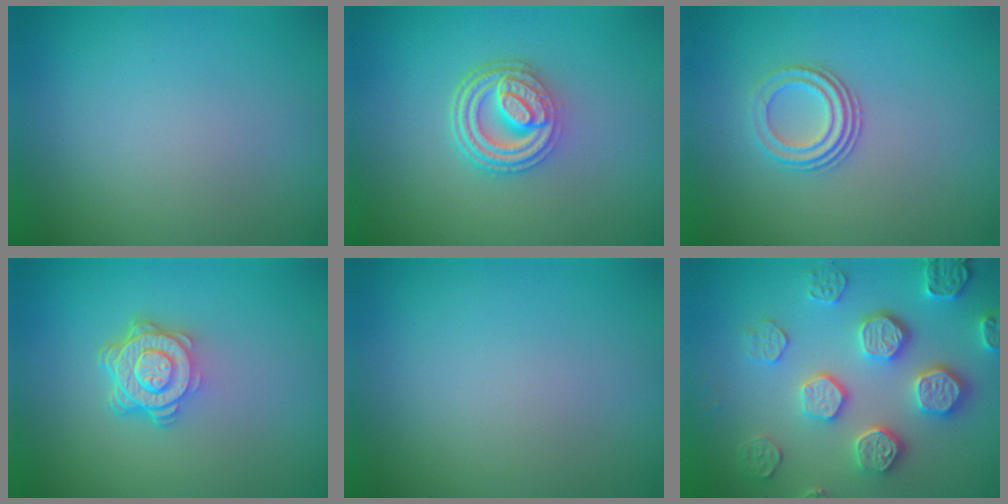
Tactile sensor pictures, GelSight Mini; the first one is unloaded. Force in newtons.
{"total": 4.7, "press": 3.5, "slide": 3.0}
{"total": 2.8, "press": 2.1, "slide": 1.9}
{"total": 4.8, "press": 3.4, "slide": 3.4}
{"total": 0.0}
{"total": 5.3, "press": 5.1, "slide": 1.6}